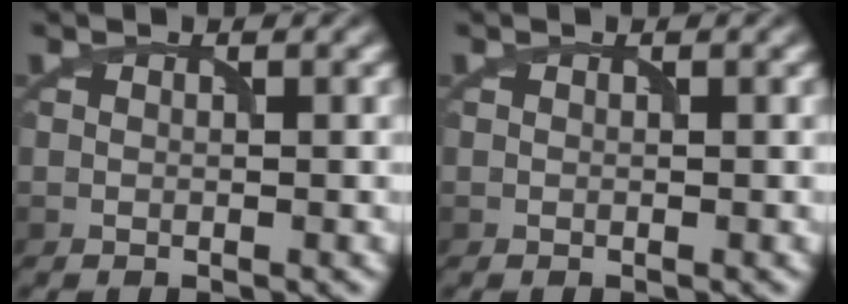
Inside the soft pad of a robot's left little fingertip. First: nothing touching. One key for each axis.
{"total": 0.0}